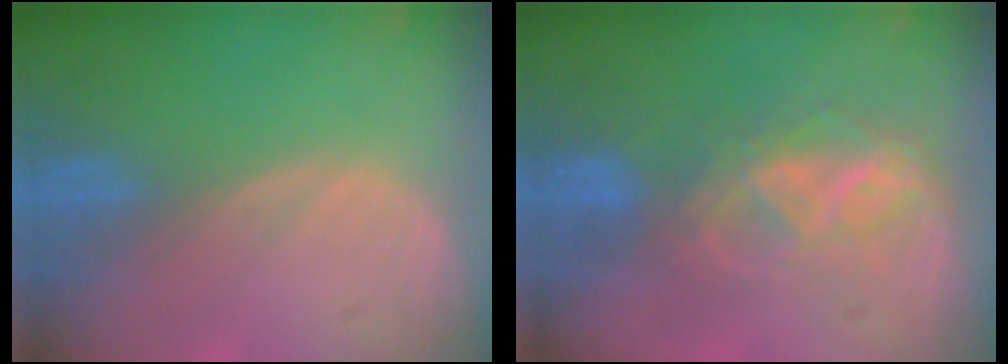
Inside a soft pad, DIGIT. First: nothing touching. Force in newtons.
{"total": 6.1, "press": 6.1, "slide": 0.7}